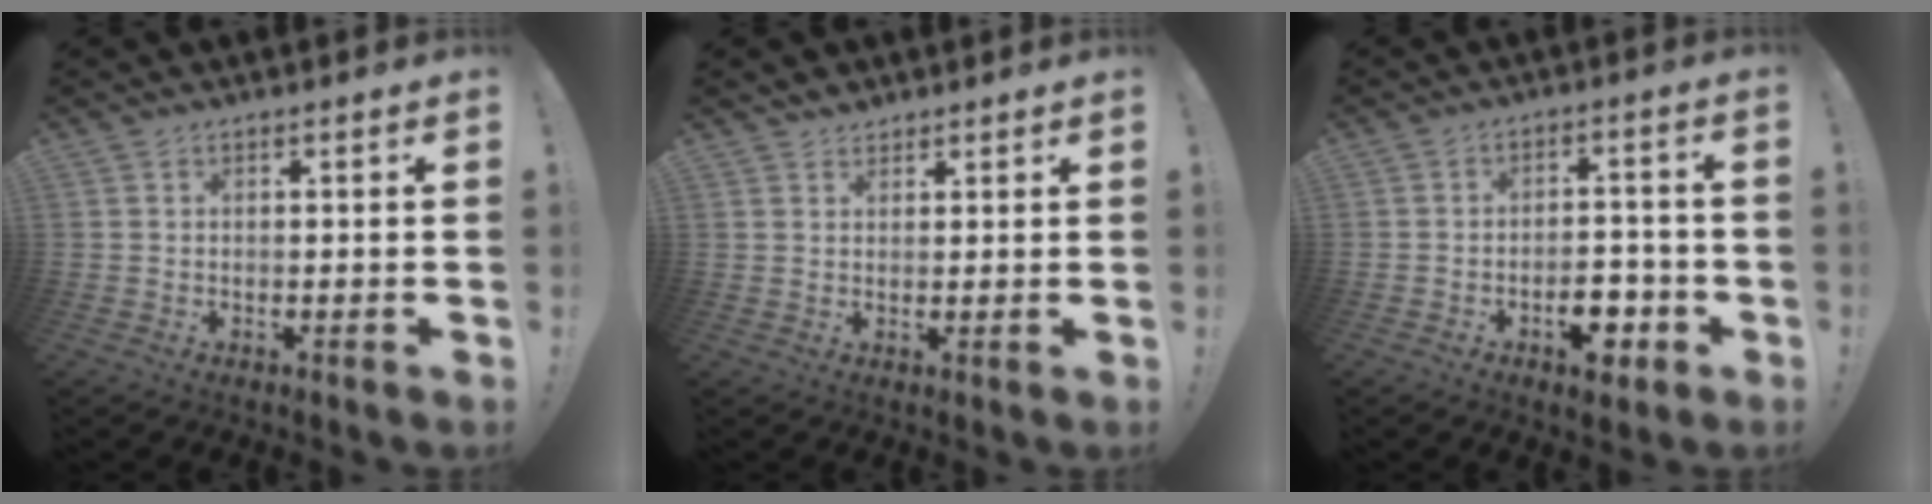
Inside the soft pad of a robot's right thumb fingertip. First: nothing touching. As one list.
[{"total": 2.5, "force": [2.1, 1.2, 0.1], "torque": [0.011, -0.014, 0.039]}, {"total": 8.7, "force": [-4.1, 5.2, 5.7], "torque": [-0.061, 0.028, -0.064]}]